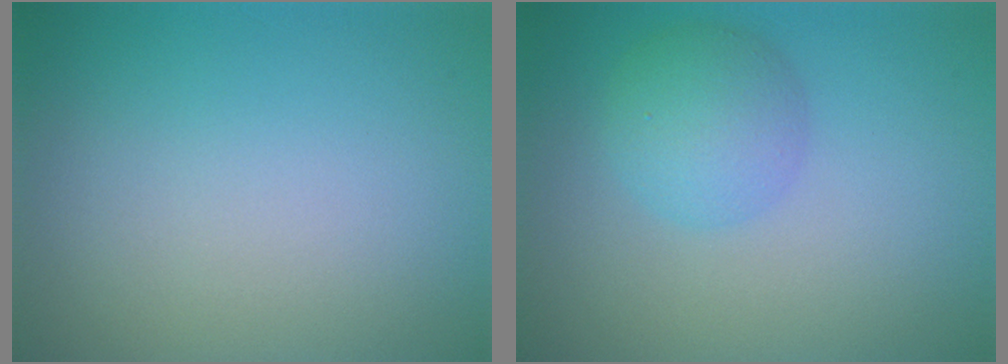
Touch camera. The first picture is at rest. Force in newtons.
{"total": 3.5, "press": 3.5, "slide": 0.1}